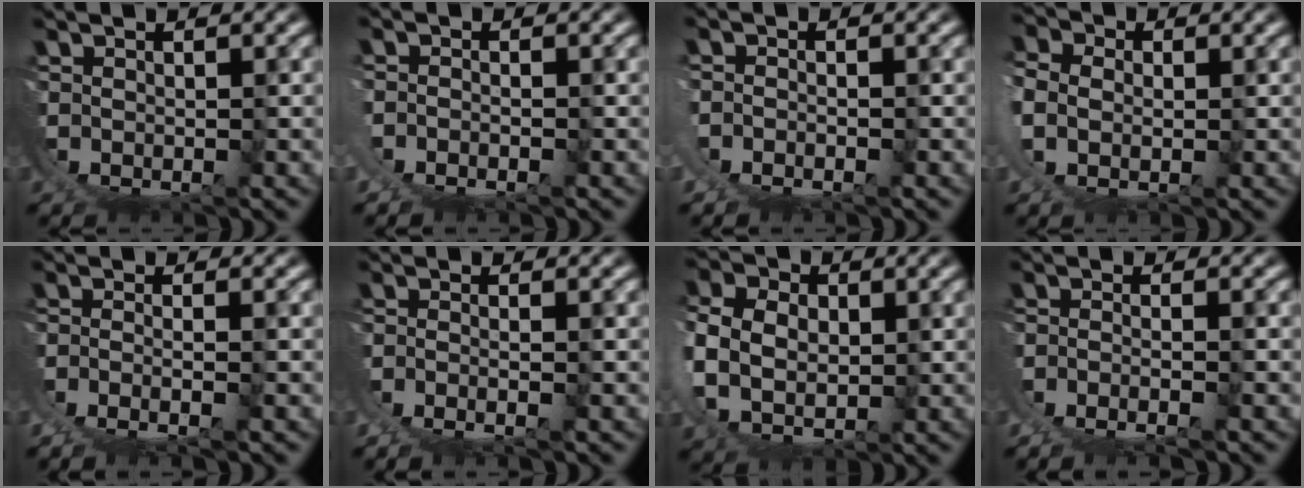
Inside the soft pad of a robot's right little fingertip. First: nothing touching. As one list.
[{"total": 2.1, "force": [-0.6, 1.7, 1.1], "torque": [-0.027, -0.007, -0.007]}, {"total": 2.3, "force": [-0.4, 2.0, 1.0], "torque": [-0.027, -0.007, -0.006]}, {"total": 4.7, "force": [2.8, 2.5, 2.8], "torque": [-0.061, 0.009, 0.039]}, {"total": 2.9, "force": [-0.6, 0.9, 2.7], "torque": [-0.062, -0.018, 0.000]}, {"total": 2.5, "force": [-0.7, 0.5, 2.4], "torque": [-0.054, -0.015, -0.001]}, {"total": 6.8, "force": [3.2, 4.0, 4.5], "torque": [-0.102, -0.009, 0.062]}, {"total": 3.0, "force": [-1.0, 1.3, 2.6], "torque": [-0.050, -0.013, -0.010]}]